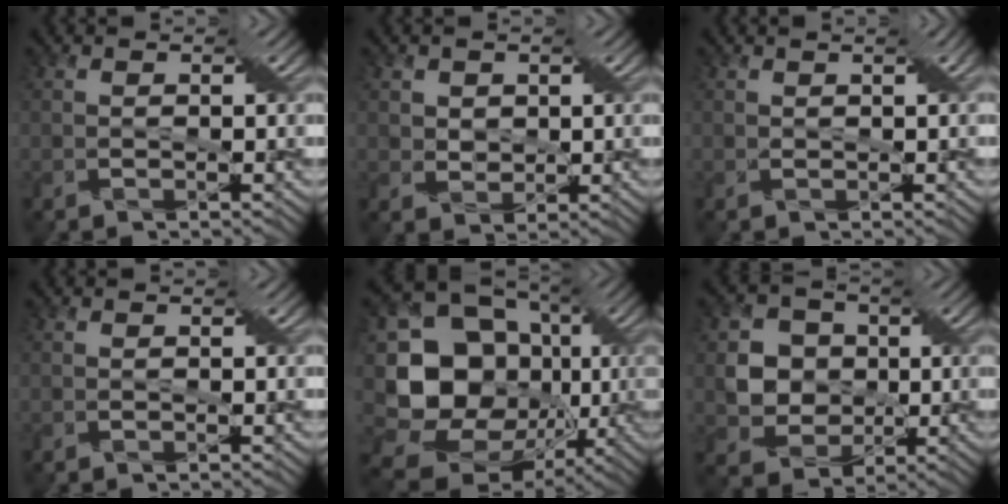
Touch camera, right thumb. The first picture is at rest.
{"total": 3.1, "force": [1.6, 2.5, 1.0], "torque": [-0.043, 0.003, 0.034]}
{"total": 0.8, "force": [0.7, -0.3, 0.3], "torque": [-0.004, 0.004, 0.013]}
{"total": 0.0}
{"total": 21.3, "force": [-2.7, 17.1, 12.4], "torque": [-0.291, -0.004, -0.063]}
{"total": 6.1, "force": [0.7, 5.4, 2.6], "torque": [-0.072, -0.006, 0.009]}